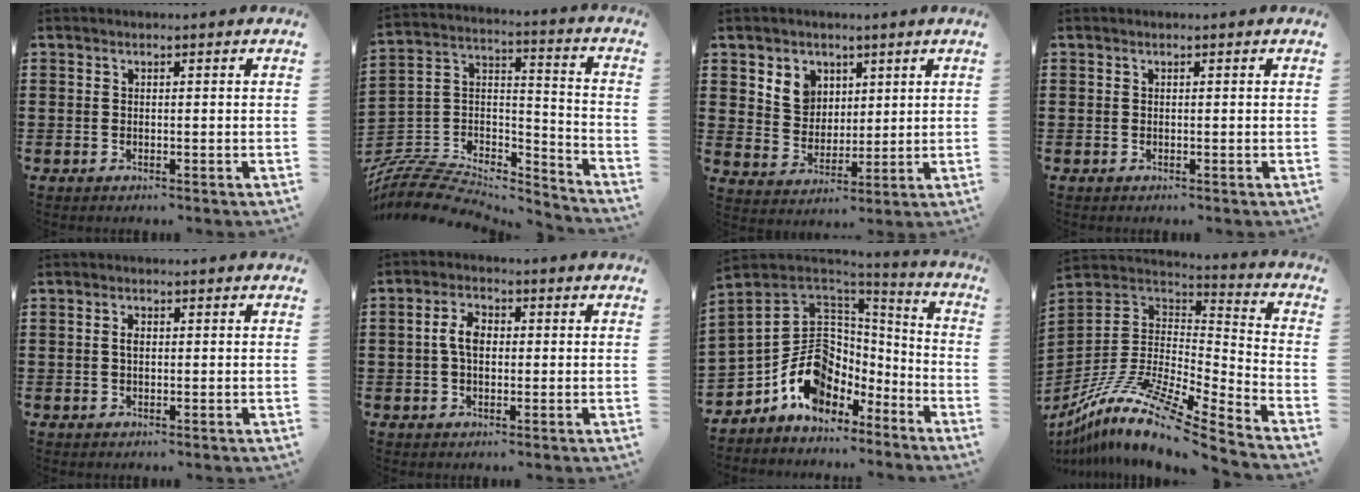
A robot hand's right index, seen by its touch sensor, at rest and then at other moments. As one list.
[{"total": 8.5, "force": [-7.5, 3.1, 2.5], "torque": [-0.056, 0.012, -0.150]}, {"total": 5.3, "force": [2.6, 4.6, 0.7], "torque": [-0.033, 0.008, 0.047]}, {"total": 0.0}, {"total": 1.3, "force": [-0.1, 0.6, 1.1], "torque": [-0.023, 0.004, -0.004]}, {"total": 4.3, "force": [-0.2, 2.5, 3.5], "torque": [-0.079, 0.009, -0.008]}, {"total": 12.5, "force": [-4.6, 9.7, 6.4], "torque": [-0.141, 0.011, -0.082]}, {"total": 13.0, "force": [-9.5, 2.0, 8.6], "torque": [-0.181, 0.001, -0.185]}]